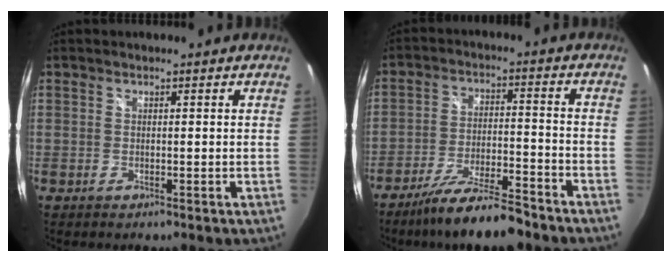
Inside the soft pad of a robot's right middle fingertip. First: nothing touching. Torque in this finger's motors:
{"motor_torque": [1.10, -1.04, 0.38, 0.16]}